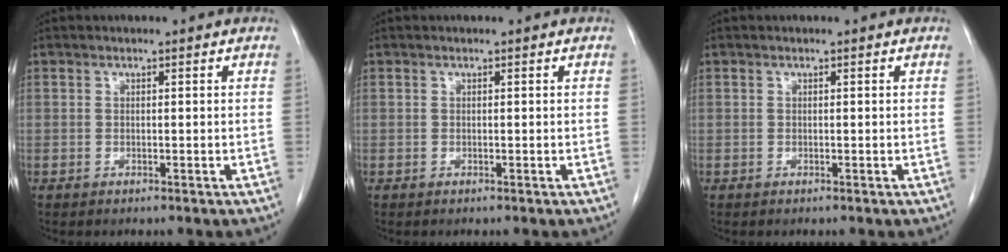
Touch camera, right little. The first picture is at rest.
{"total": 0.0}
{"total": 0.0}